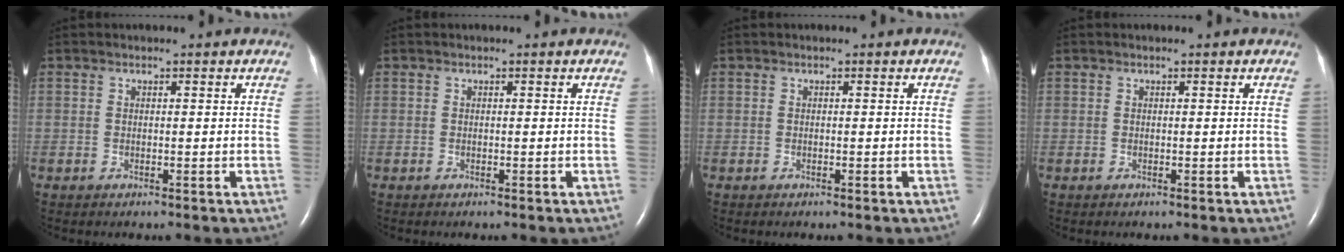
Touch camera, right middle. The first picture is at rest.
{"total": 0.0}
{"total": 0.0}
{"total": 0.0}